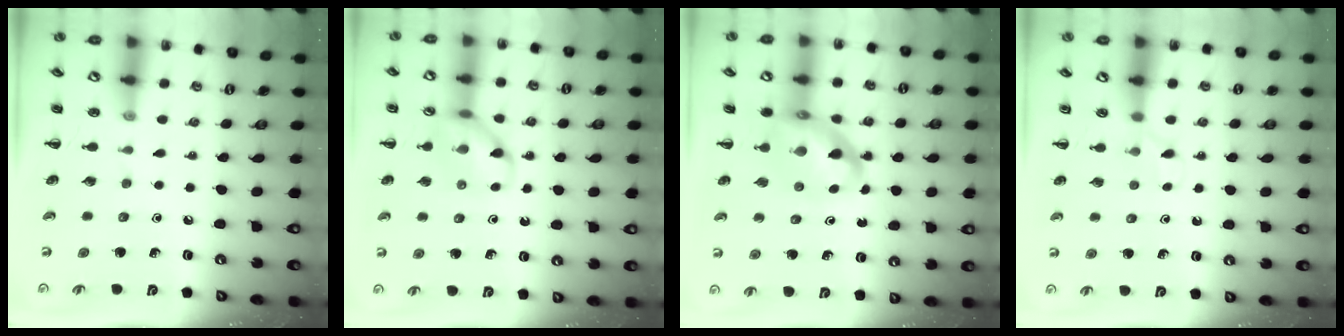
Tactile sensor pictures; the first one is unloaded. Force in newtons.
{"total": 10.5, "press": 10.5, "slide": 0.7}
{"total": 12.5, "press": 12.1, "slide": 3.0}
{"total": 3.6, "press": 3.3, "slide": 1.3}